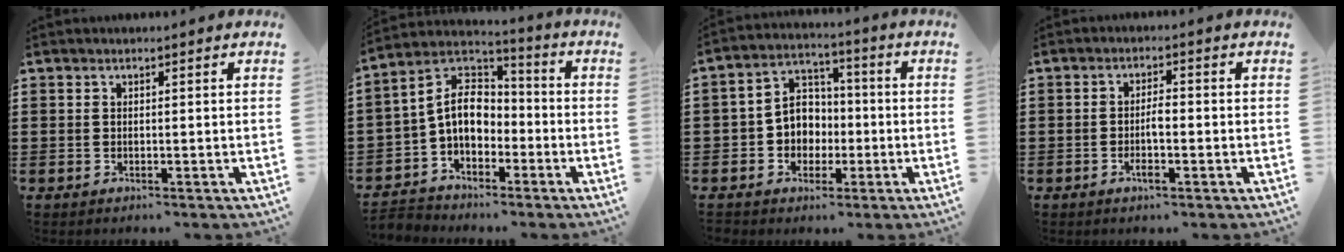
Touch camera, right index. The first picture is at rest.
{"total": 8.9, "force": [-1.1, 6.5, 5.9], "torque": [-0.150, 0.002, -0.028]}
{"total": 5.8, "force": [-1.3, 5.3, 1.9], "torque": [-0.052, 0.015, -0.025]}
{"total": 3.3, "force": [-1.0, 0.9, 3.0], "torque": [-0.062, 0.000, -0.021]}